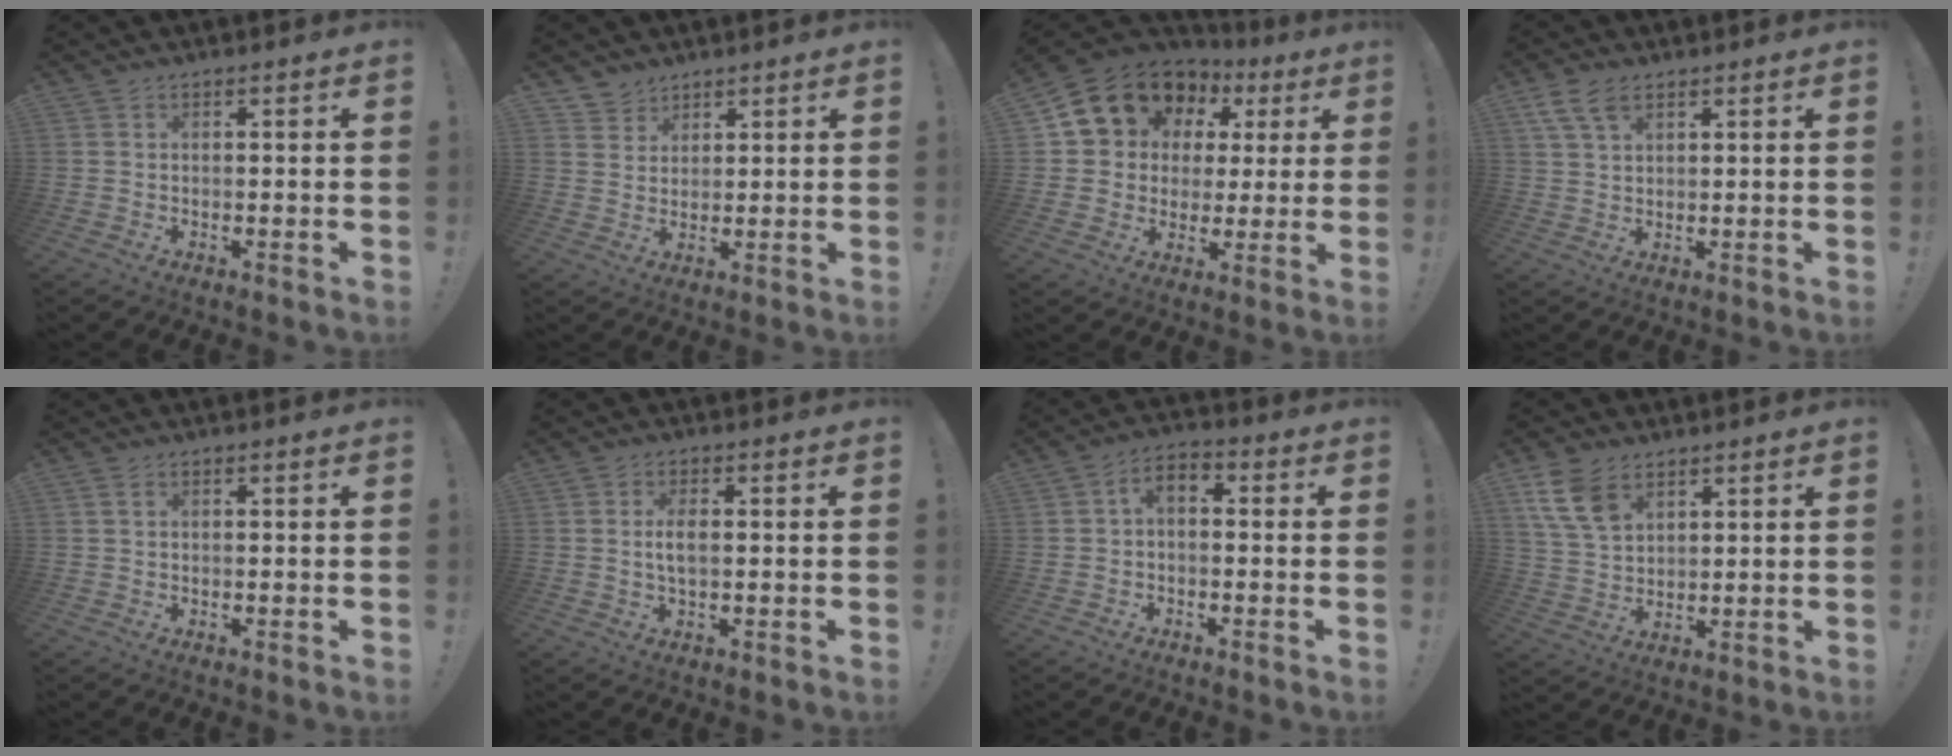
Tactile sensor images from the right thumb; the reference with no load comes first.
{"total": 4.4, "force": [3.4, 2.8, -0.1], "torque": [0.000, -0.025, 0.066]}
{"total": 13.5, "force": [7.1, 10.6, 4.2], "torque": [-0.069, -0.043, 0.151]}
{"total": 6.8, "force": [4.1, 3.6, 4.1], "torque": [-0.079, -0.006, 0.081]}
{"total": 1.1, "force": [0.5, 0.5, 0.8], "torque": [-0.022, 0.004, 0.011]}
{"total": 3.8, "force": [0.1, 1.4, 3.6], "torque": [-0.068, 0.001, -0.002]}
{"total": 3.8, "force": [-0.9, 2.3, 2.9], "torque": [-0.062, 0.006, -0.017]}
{"total": 10.3, "force": [5.8, 6.2, 5.8], "torque": [-0.120, -0.018, 0.117]}